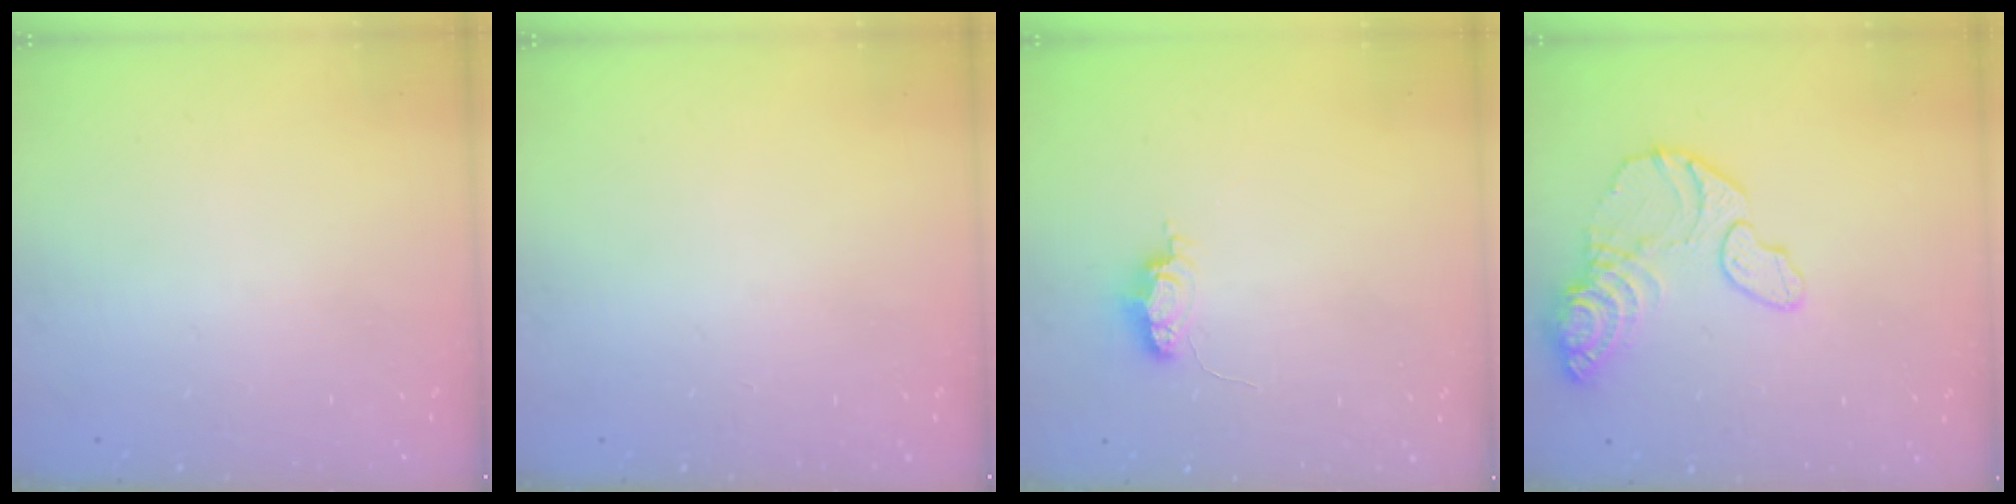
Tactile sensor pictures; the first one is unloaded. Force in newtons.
{"total": 0.0}
{"total": 4.0, "press": 3.9, "slide": 0.5}
{"total": 14.5, "press": 13.5, "slide": 5.3}